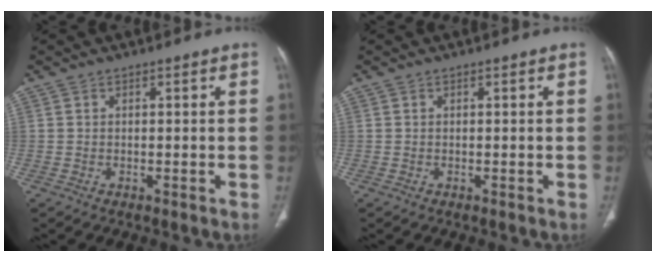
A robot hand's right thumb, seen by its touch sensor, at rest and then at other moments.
{"total": 0.0}